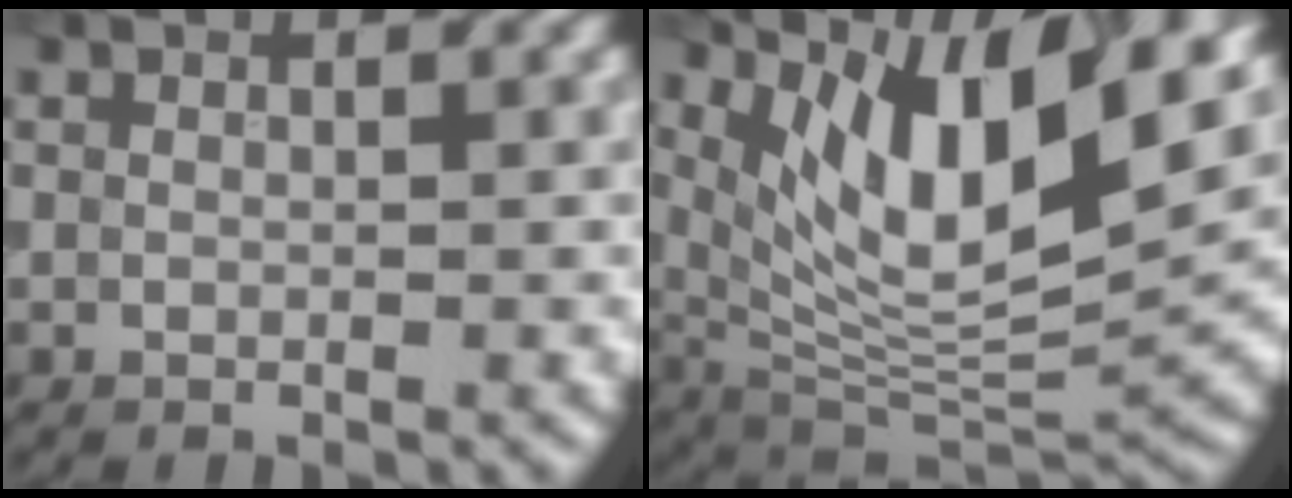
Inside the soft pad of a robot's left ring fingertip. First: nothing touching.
{"total": 12.6, "force": [5.4, 4.5, 10.5], "torque": [-0.174, -0.002, 0.098]}